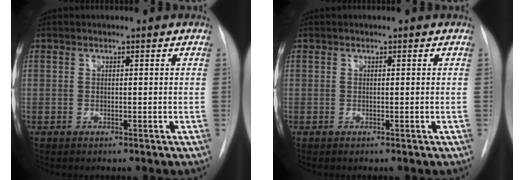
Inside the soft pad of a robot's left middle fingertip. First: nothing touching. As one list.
[{"total": 0.0}]